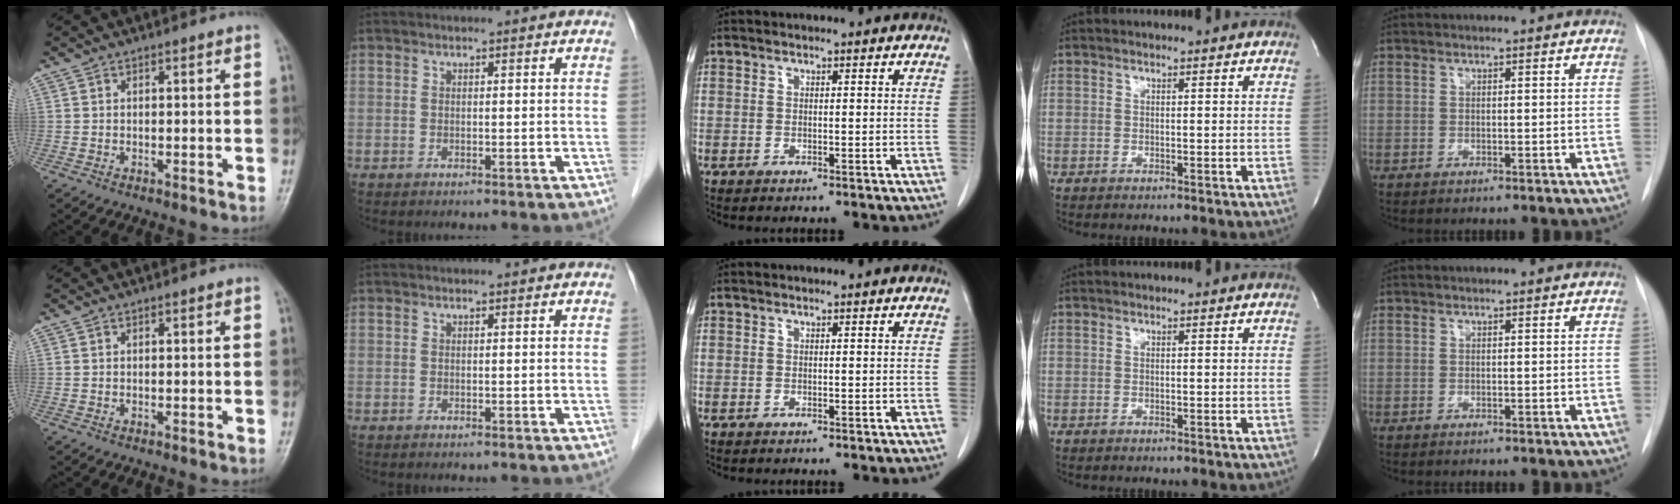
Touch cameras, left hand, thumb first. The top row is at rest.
{}